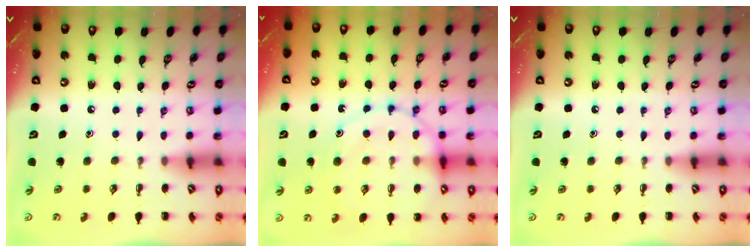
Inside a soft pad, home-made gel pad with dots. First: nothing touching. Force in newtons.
{"total": 14.9, "press": 14.8, "slide": 1.8}
{"total": 0.0}